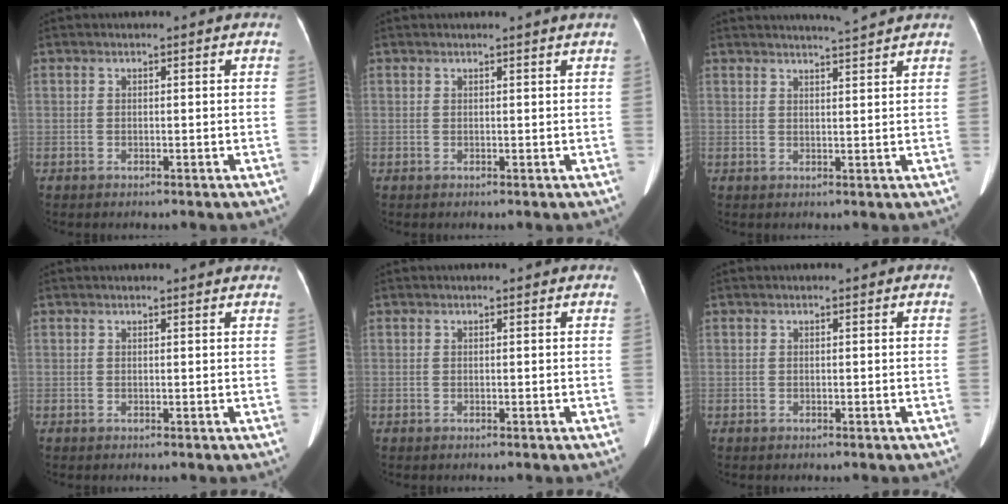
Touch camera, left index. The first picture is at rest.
{"total": 1.0, "force": [0.9, -0.3, 0.3], "torque": [-0.013, -0.003, 0.015]}
{"total": 4.4, "force": [4.2, -0.9, 1.2], "torque": [-0.019, 0.003, 0.058]}
{"total": 4.2, "force": [4.0, 0.4, 1.2], "torque": [-0.017, 0.018, 0.038]}
{"total": 0.6, "force": [0.6, 0.0, 0.1], "torque": [-0.006, 0.004, 0.005]}
{"total": 0.0}